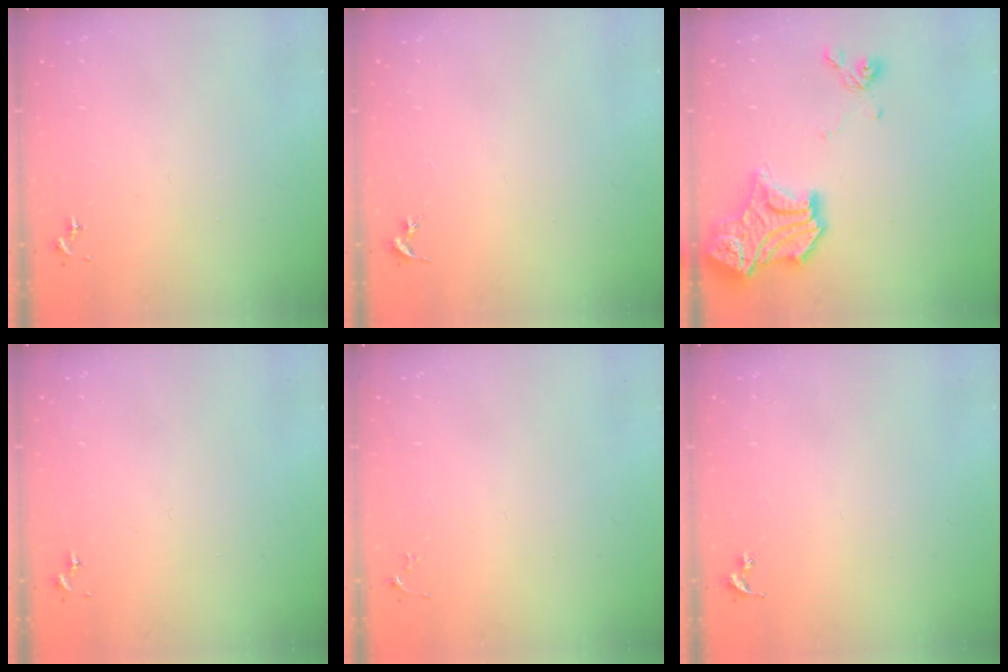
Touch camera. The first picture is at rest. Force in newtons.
{"total": 0.0}
{"total": 17.9, "press": 17.9, "slide": 0.7}
{"total": 0.0}
{"total": 3.3, "press": 3.3, "slide": 0.5}
{"total": 0.0}